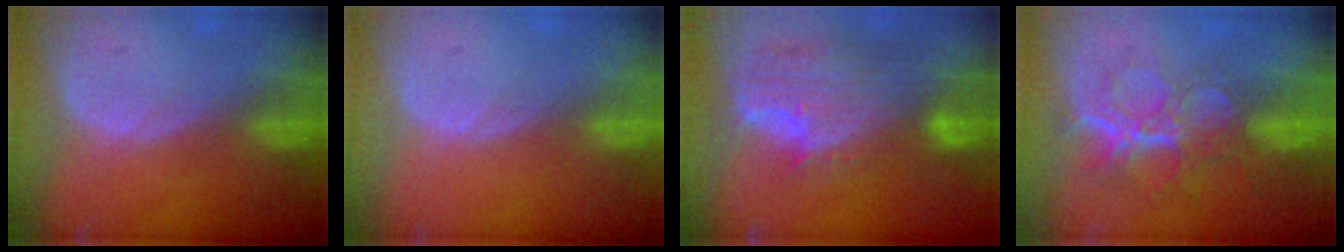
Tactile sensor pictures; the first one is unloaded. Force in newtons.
{"total": 0.0}
{"total": 11.9, "press": 10.2, "slide": 6.2}
{"total": 9.2, "press": 7.7, "slide": 5.0}